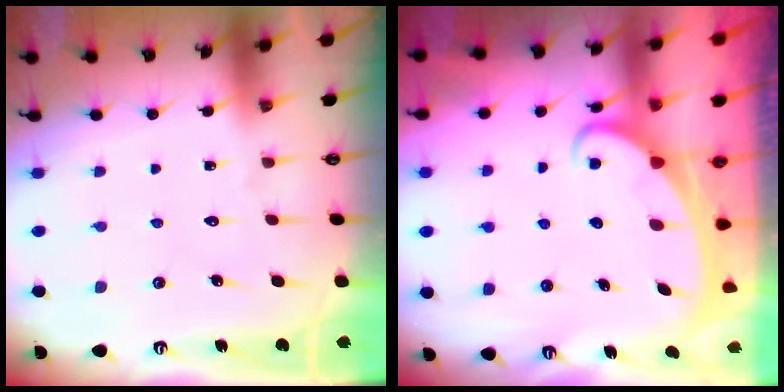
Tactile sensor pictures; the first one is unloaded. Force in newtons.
{"total": 3.8, "press": 3.8, "slide": 0.4}